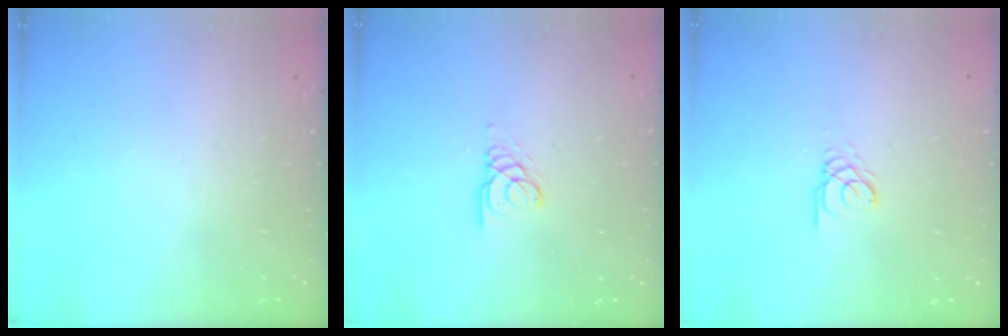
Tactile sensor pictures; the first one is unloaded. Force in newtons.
{"total": 3.0, "press": 3.0, "slide": 0.1}
{"total": 2.3, "press": 2.3, "slide": 0.2}